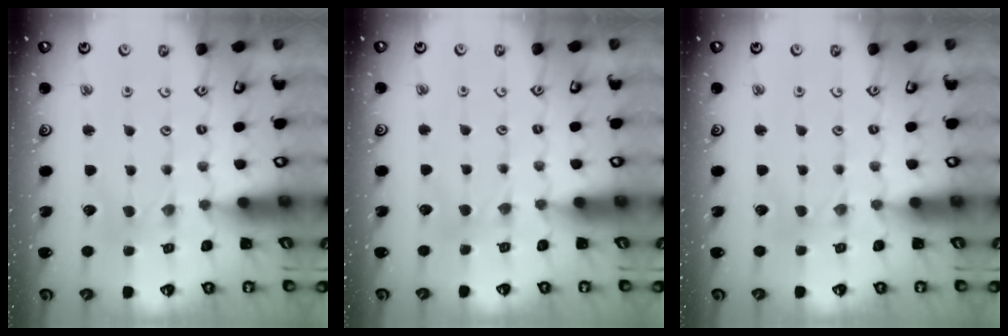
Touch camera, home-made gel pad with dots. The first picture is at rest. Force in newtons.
{"total": 2.1, "press": 2.1, "slide": 0.4}
{"total": 1.2, "press": 1.2, "slide": 0.3}